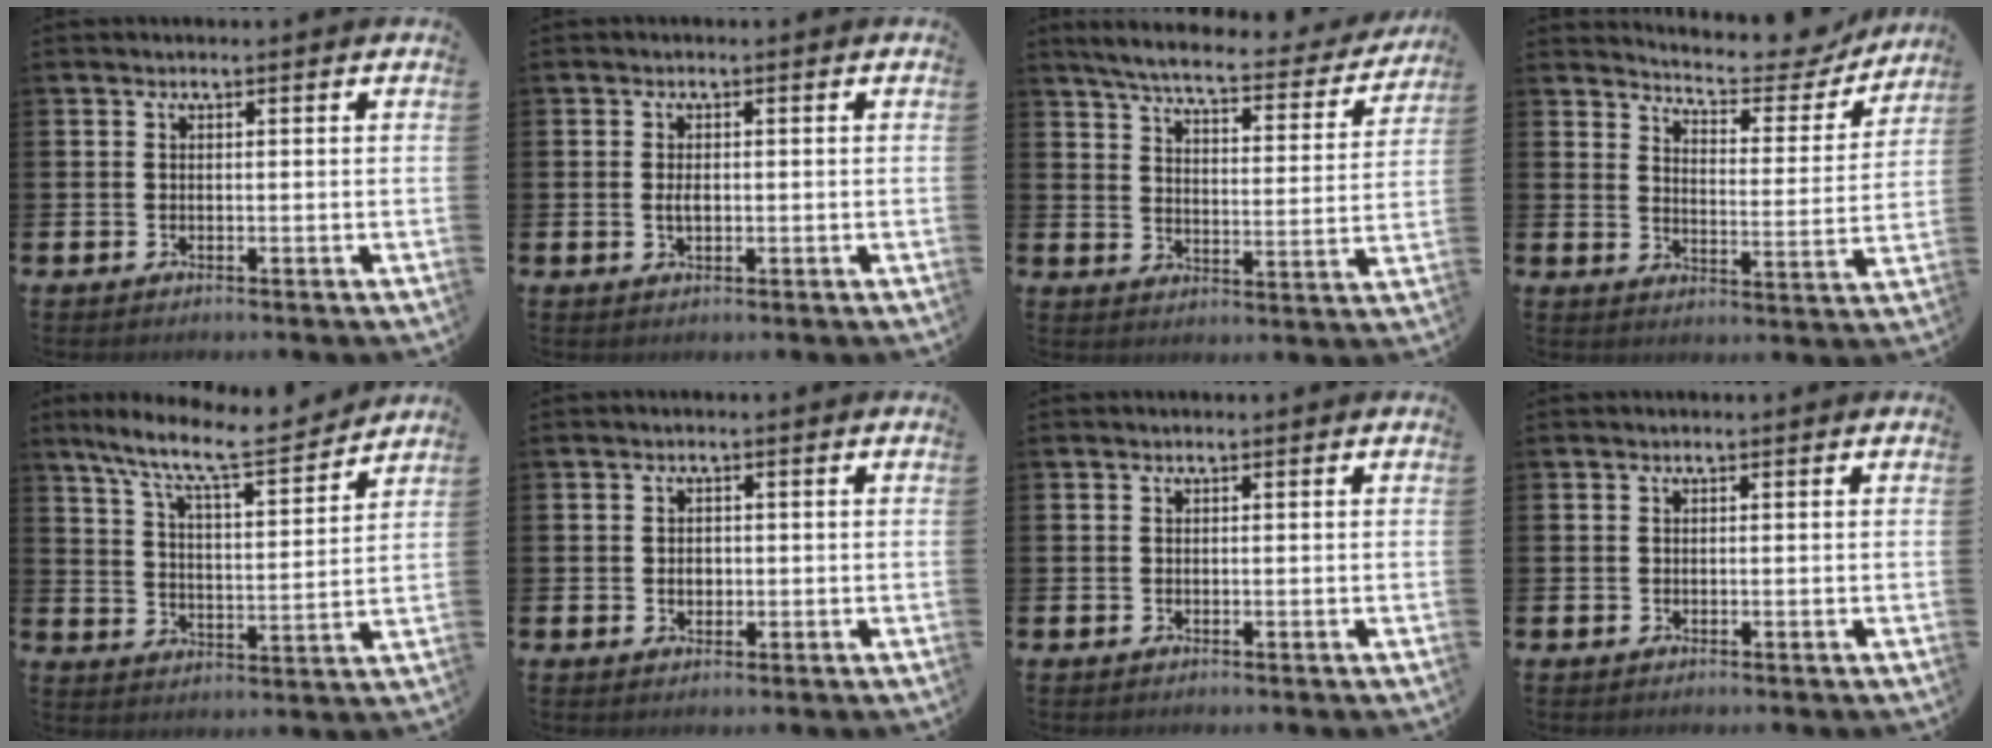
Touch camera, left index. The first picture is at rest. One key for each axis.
{"total": 1.6, "fx": -0.1, "fy": 0.9, "fz": 1.4, "tx": -0.023, "ty": 0.003, "tz": -0.003}
{"total": 6.1, "fx": 5.5, "fy": 0.7, "fz": 2.6, "tx": -0.071, "ty": -0.040, "tz": 0.087}
{"total": 5.8, "fx": 5.6, "fy": 1.0, "fz": 1.4, "tx": -0.047, "ty": -0.048, "tz": 0.090}
{"total": 9.1, "fx": 7.9, "fy": 1.1, "fz": 4.2, "tx": -0.112, "ty": -0.053, "tz": 0.133}
{"total": 1.6, "fx": 0.0, "fy": 1.3, "fz": 0.9, "tx": 0.001, "ty": 0.001, "tz": -0.007}
{"total": 0.0}
{"total": 0.0}